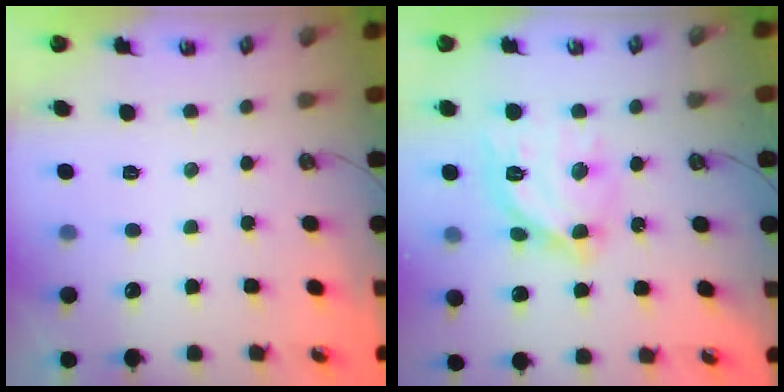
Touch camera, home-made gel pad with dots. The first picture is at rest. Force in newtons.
{"total": 14.0, "press": 13.9, "slide": 1.4}